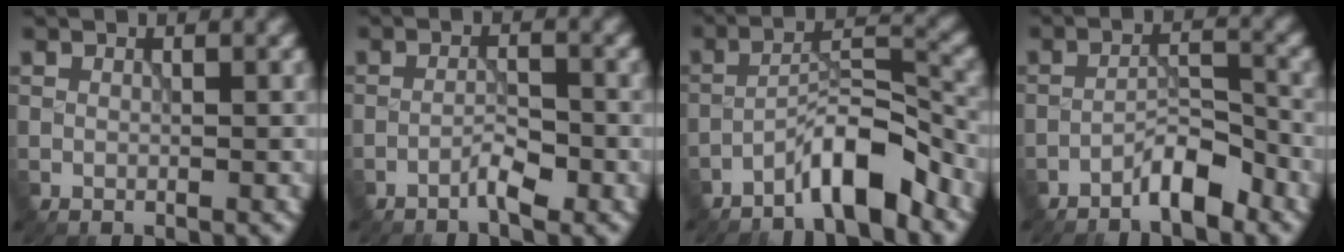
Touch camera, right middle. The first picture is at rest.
{"total": 1.9, "force": [-1.4, 0.2, 1.3], "torque": [-0.020, 0.007, -0.029]}
{"total": 5.8, "force": [-4.2, 1.1, 3.9], "torque": [-0.060, 0.015, -0.080]}
{"total": 3.5, "force": [-2.7, 0.8, 2.1], "torque": [-0.033, 0.015, -0.051]}